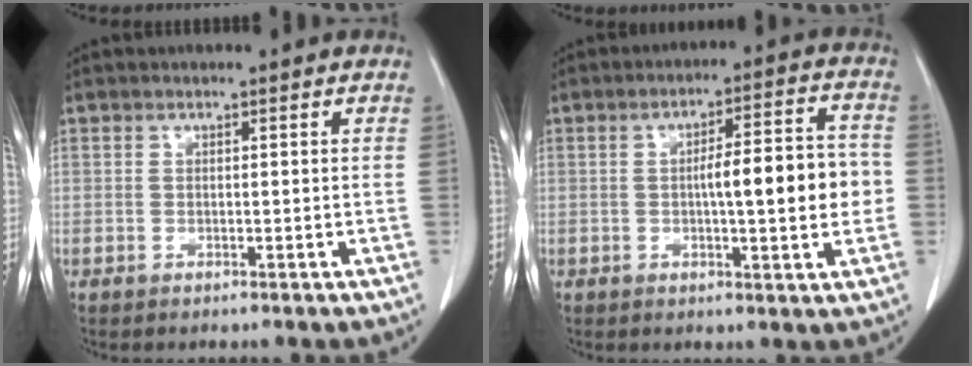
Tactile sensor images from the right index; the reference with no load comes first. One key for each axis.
{"total": 10.5, "fx": -0.7, "fy": 1.8, "fz": 10.3, "tx": -0.146, "ty": 0.022, "tz": -0.009}